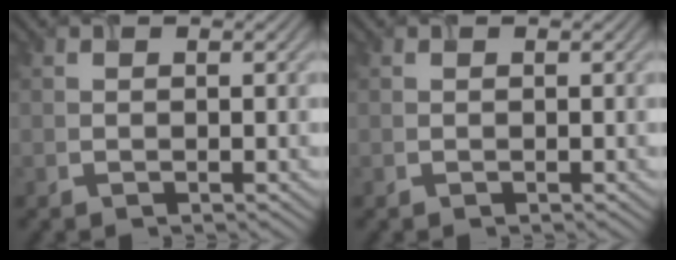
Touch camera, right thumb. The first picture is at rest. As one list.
[{"total": 0.0}]